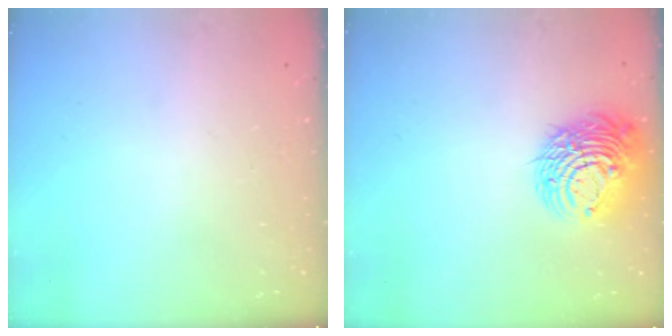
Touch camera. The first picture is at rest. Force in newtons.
{"total": 13.6, "press": 13.4, "slide": 1.9}